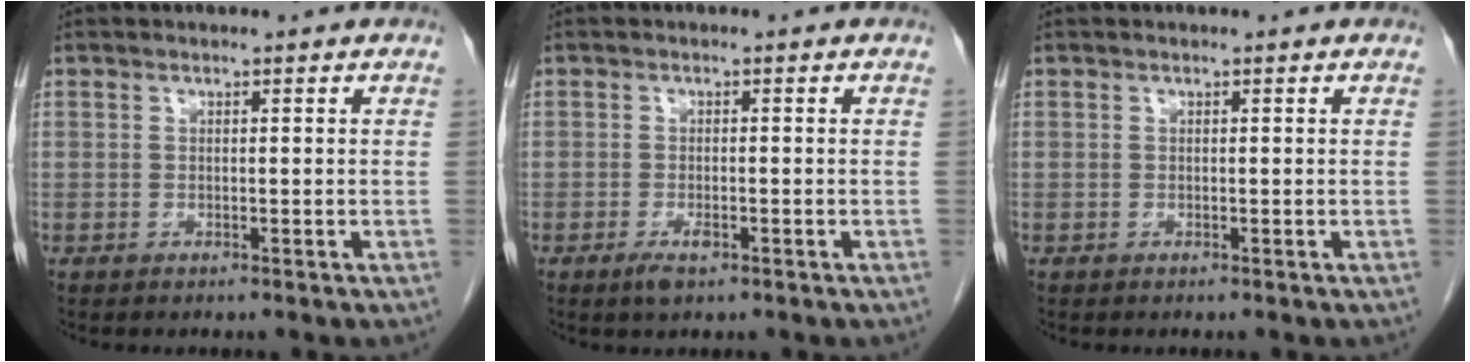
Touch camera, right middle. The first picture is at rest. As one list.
[{"total": 2.2, "force": [-1.2, 0.7, 1.7], "torque": [-0.033, -0.001, -0.020]}, {"total": 0.0}]